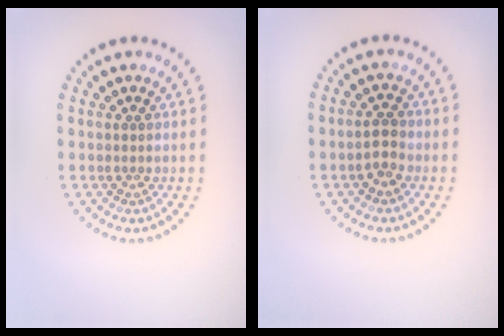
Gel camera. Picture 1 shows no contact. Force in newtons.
{"total": 2.0, "press": 1.9, "slide": 0.4}